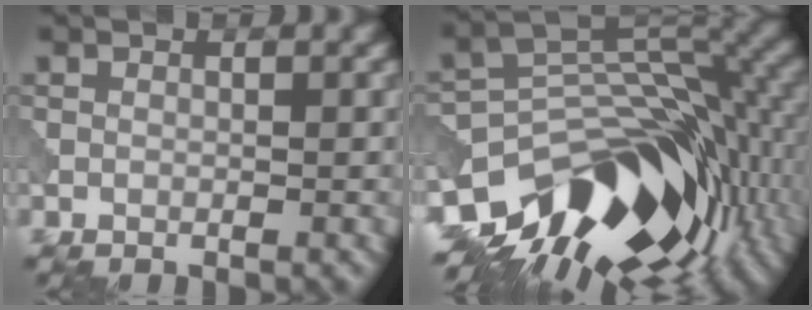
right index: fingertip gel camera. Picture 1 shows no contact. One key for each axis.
{"total": 14.4, "fx": -7.6, "fy": 8.4, "fz": 8.9, "tx": -0.162, "ty": 0.006, "tz": -0.126}